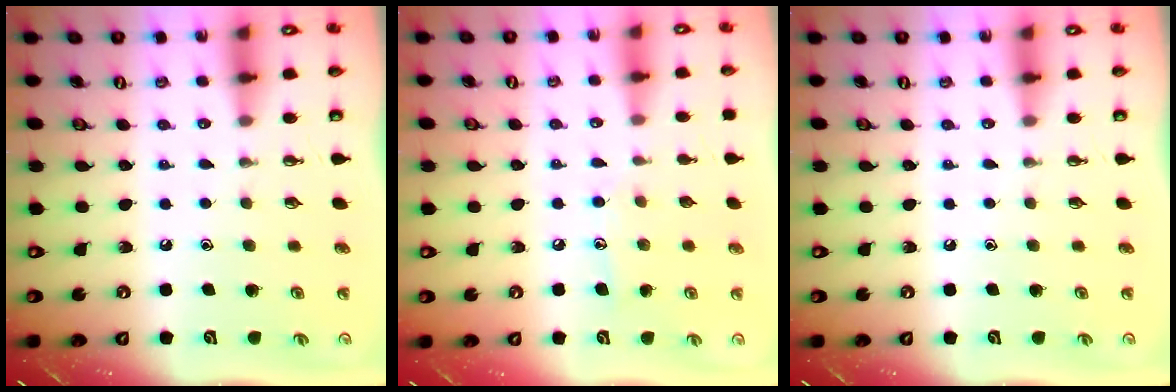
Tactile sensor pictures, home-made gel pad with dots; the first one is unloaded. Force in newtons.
{"total": 6.5, "press": 6.5, "slide": 0.3}
{"total": 0.0}